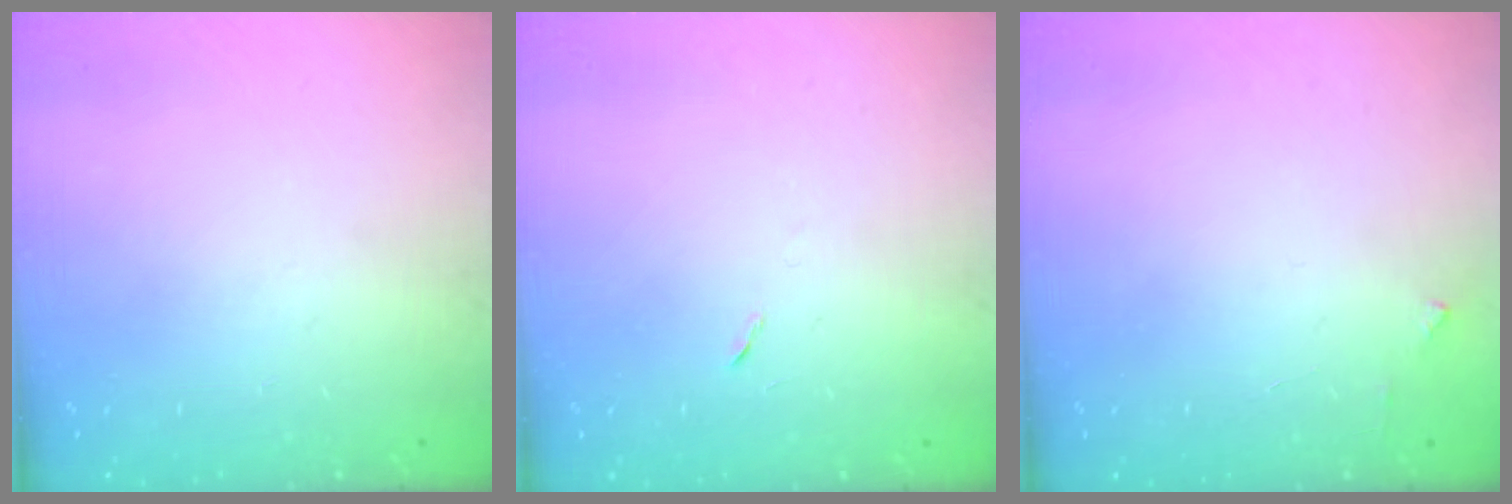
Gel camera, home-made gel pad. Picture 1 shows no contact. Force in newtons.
{"total": 5.2, "press": 4.8, "slide": 2.1}
{"total": 2.6, "press": 2.6, "slide": 0.2}